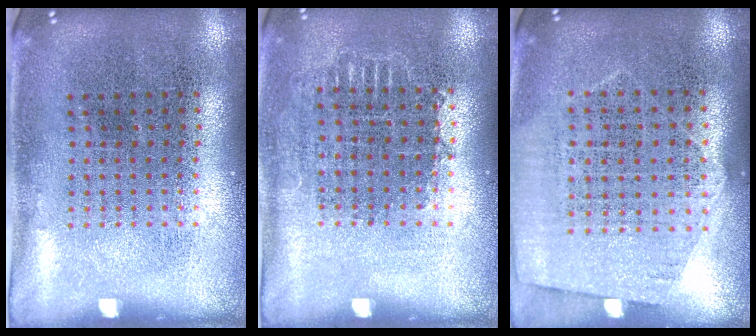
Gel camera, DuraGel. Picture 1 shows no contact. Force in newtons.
{"total": 0.7, "press": 0.7, "slide": 0.3}
{"total": 1.3, "press": 1.1, "slide": 0.7}